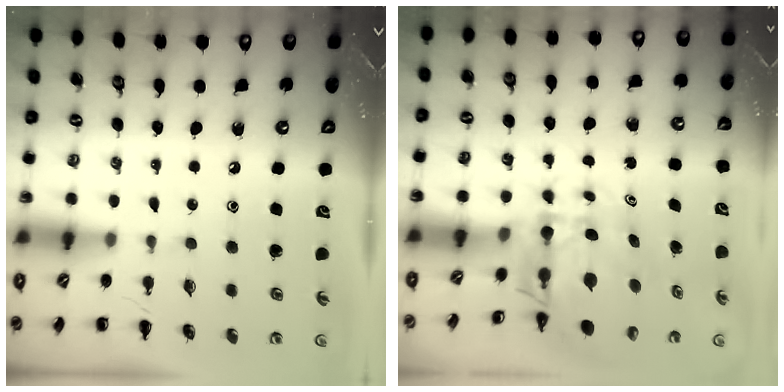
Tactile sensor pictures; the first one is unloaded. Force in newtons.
{"total": 6.3, "press": 6.0, "slide": 1.9}